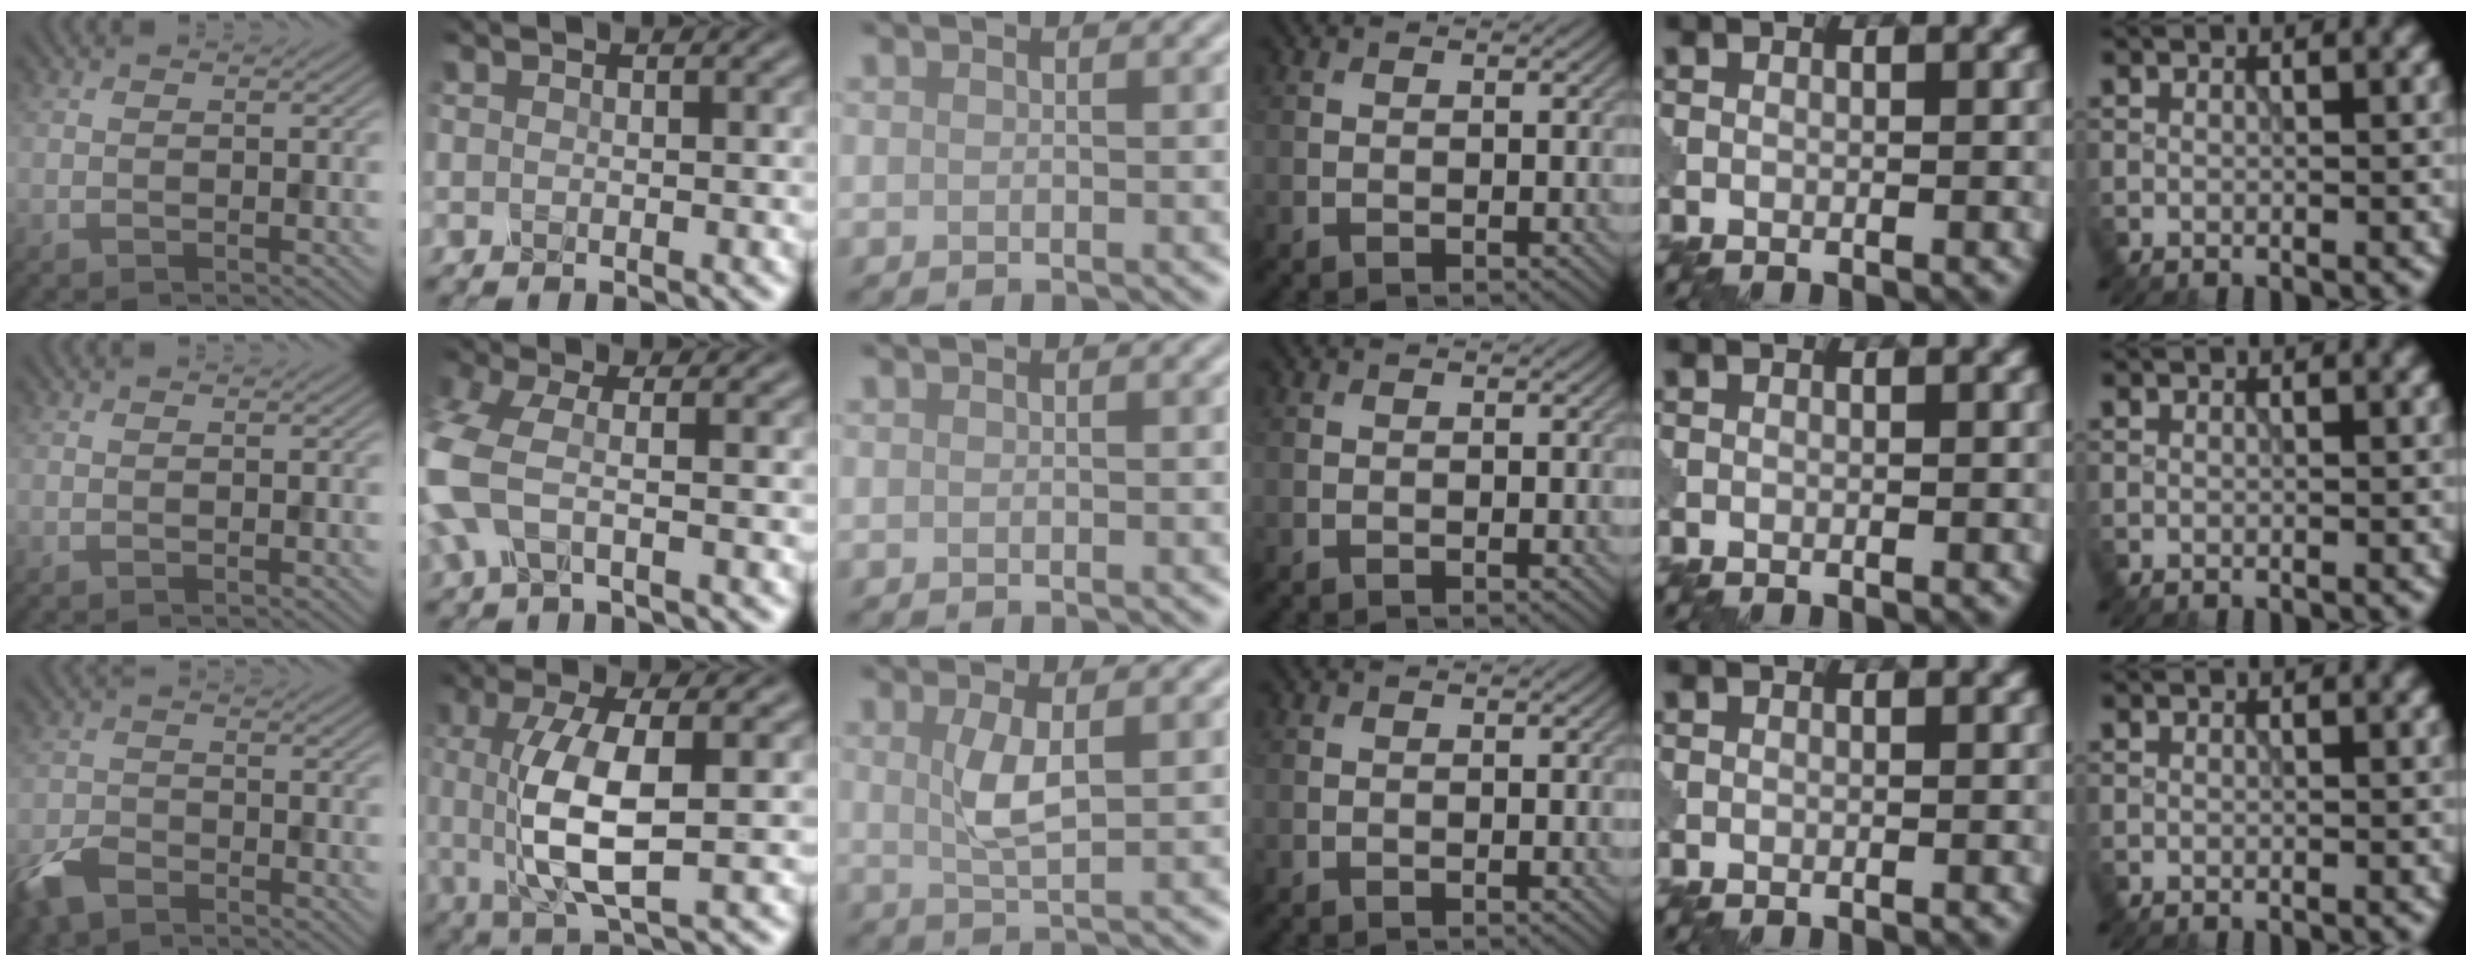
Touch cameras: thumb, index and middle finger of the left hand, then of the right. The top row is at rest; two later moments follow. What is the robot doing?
{"motion": "squeeze", "object": "clothespin"}